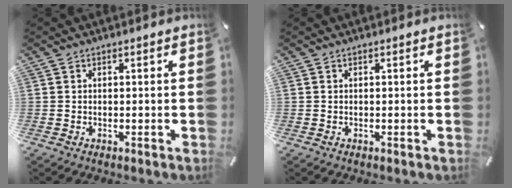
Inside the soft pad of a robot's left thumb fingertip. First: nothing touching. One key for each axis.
{"total": 0.0}